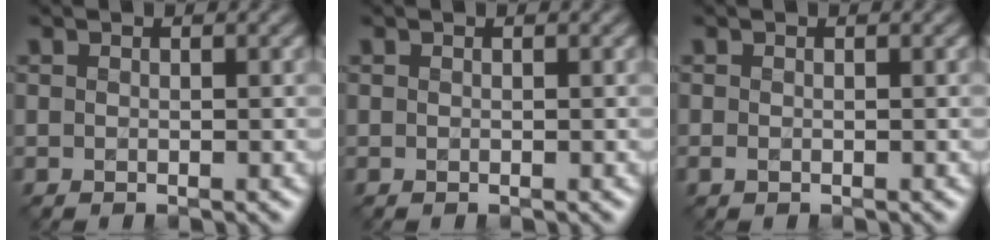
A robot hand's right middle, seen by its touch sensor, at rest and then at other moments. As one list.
[{"total": 0.0}, {"total": 0.5, "force": [-0.2, 0.3, 0.4], "torque": [-0.011, -0.004, -0.004]}]